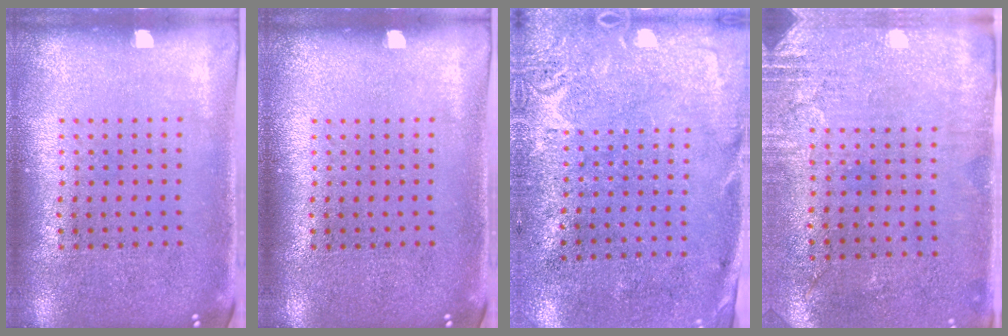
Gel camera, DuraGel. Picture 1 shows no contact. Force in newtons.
{"total": 0.0}
{"total": 2.8, "press": 2.2, "slide": 1.7}
{"total": 2.7, "press": 2.3, "slide": 1.5}